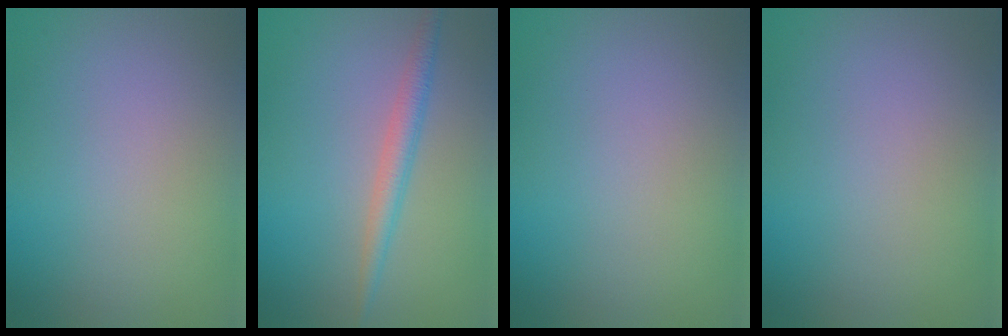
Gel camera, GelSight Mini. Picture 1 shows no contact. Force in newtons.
{"total": 2.3, "press": 2.3, "slide": 0.1}
{"total": 0.0}
{"total": 0.0}